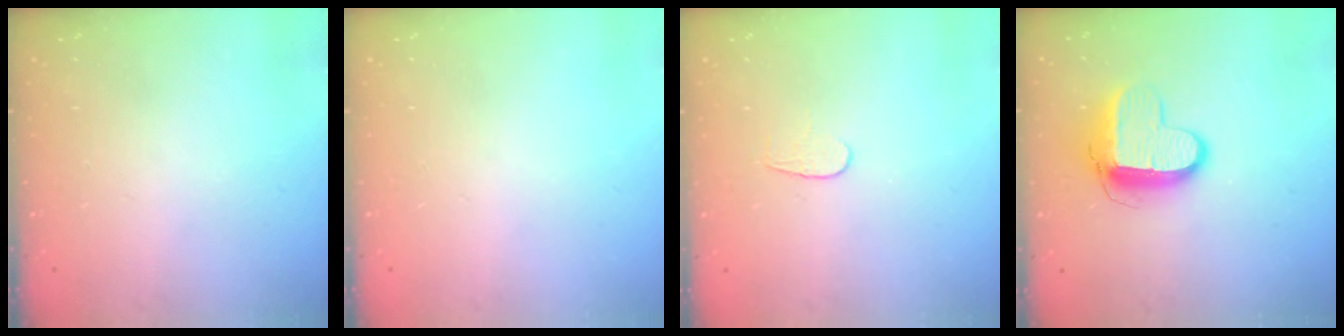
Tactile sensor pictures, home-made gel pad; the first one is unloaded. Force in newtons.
{"total": 0.0}
{"total": 4.3, "press": 4.3, "slide": 0.3}
{"total": 11.1, "press": 11.1, "slide": 0.8}